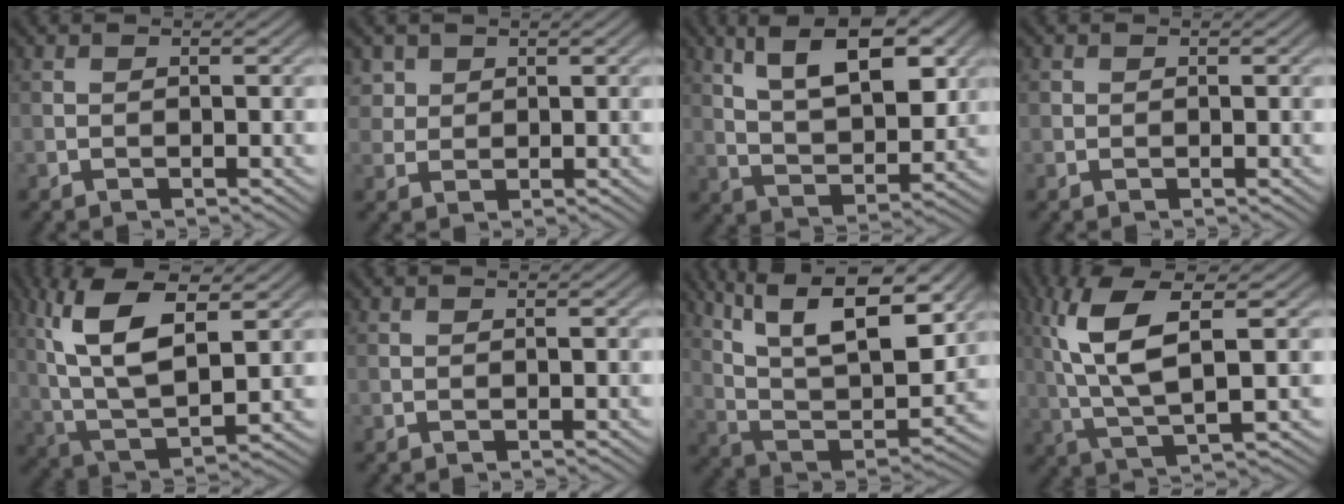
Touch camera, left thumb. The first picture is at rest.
{"total": 2.1, "force": [1.3, 1.6, 0.5], "torque": [-0.019, -0.012, 0.038]}
{"total": 10.8, "force": [5.0, 4.4, 8.5], "torque": [-0.140, -0.005, 0.091]}
{"total": 0.0}
{"total": 13.0, "force": [4.4, 5.5, 10.9], "torque": [-0.230, 0.003, 0.089]}
{"total": 0.6, "force": [-0.2, -0.5, -0.2], "torque": [0.012, 0.001, -0.003]}
{"total": 17.7, "force": [10.1, 6.8, 12.9], "torque": [-0.238, 0.001, 0.161]}
{"total": 10.2, "force": [2.4, 2.9, 9.5], "torque": [-0.203, 0.011, 0.050]}